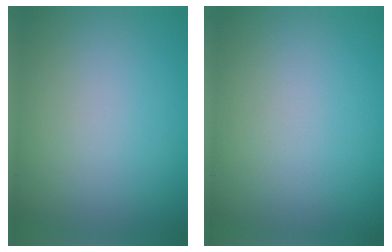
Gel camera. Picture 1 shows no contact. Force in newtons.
{"total": 0.0}